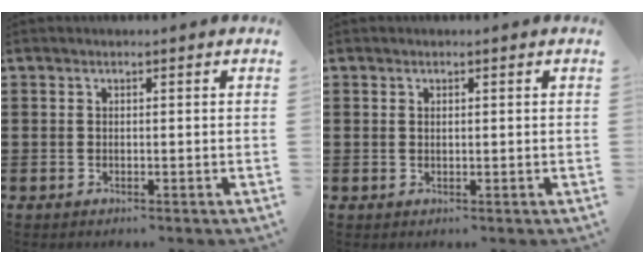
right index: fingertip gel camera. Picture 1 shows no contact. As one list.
[{"total": 0.5, "force": [0.3, 0.3, 0.3], "torque": [-0.007, 0.002, 0.006]}]